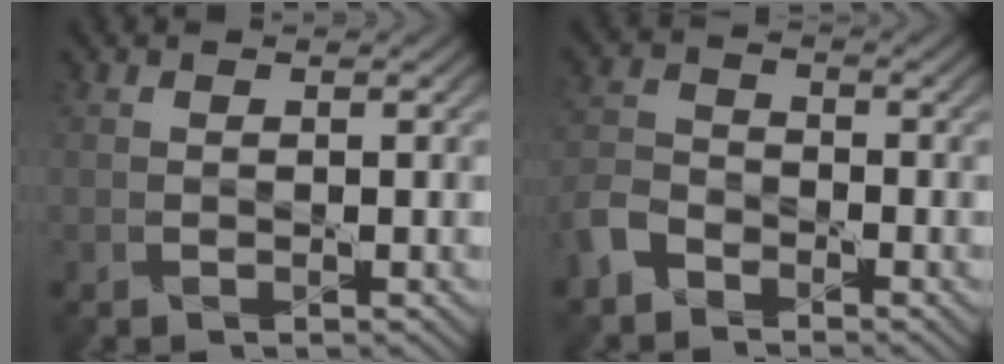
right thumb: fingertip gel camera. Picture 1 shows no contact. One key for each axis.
{"total": 5.0, "fx": -3.7, "fy": 2.7, "fz": 1.8, "tx": -0.053, "ty": -0.002, "tz": -0.090}